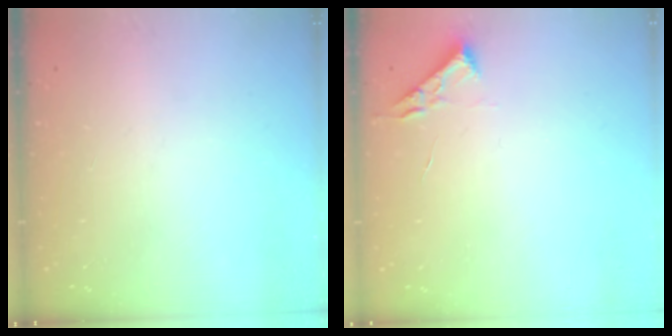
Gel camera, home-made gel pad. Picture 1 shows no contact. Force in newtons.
{"total": 3.1, "press": 3.0, "slide": 0.4}